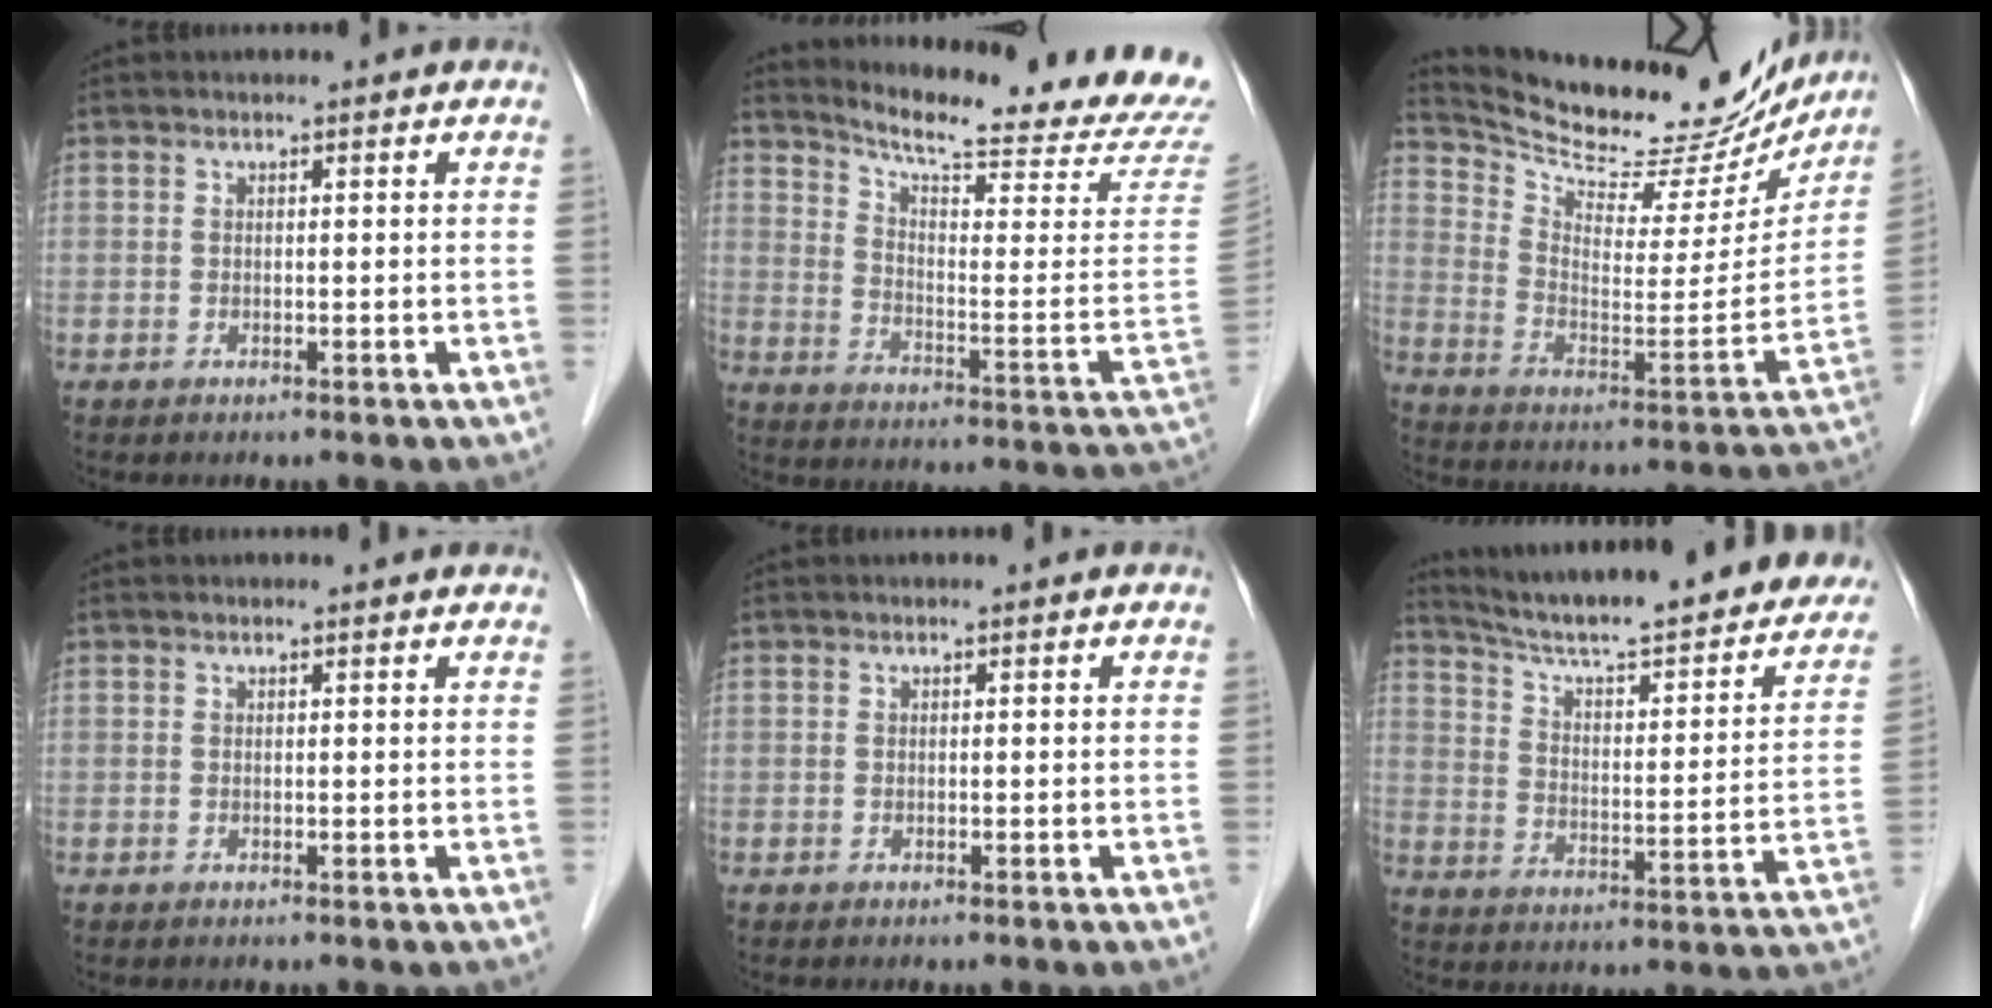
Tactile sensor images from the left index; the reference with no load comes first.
{"total": 21.4, "force": [20.0, -1.0, 7.4], "torque": [-0.130, -0.120, 0.254]}
{"total": 23.5, "force": [21.4, 6.0, 7.5], "torque": [-0.121, -0.045, 0.302]}
{"total": 0.8, "force": [0.8, 0.2, 0.1], "torque": [-0.013, 0.002, 0.006]}
{"total": 0.0}
{"total": 29.4, "force": [25.8, 4.3, 13.6], "torque": [-0.204, -0.051, 0.333]}